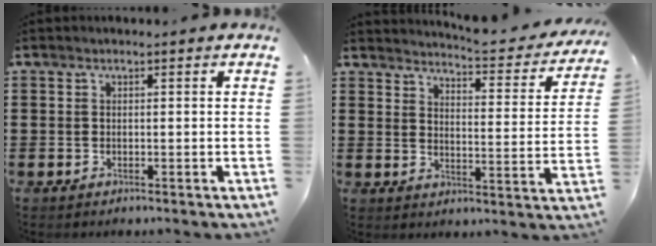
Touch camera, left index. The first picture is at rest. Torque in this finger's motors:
{"motor_torque": [1.07, -1.07, 0.19, 0.09]}